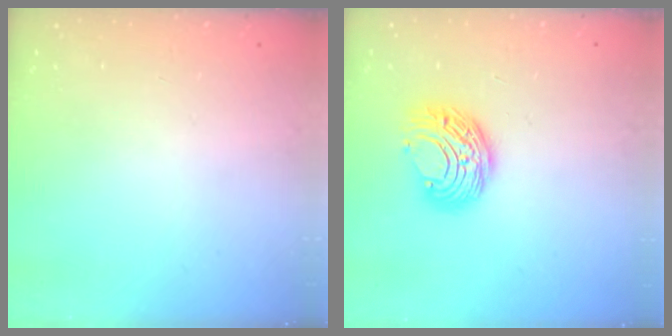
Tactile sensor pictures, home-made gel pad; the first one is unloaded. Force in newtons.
{"total": 8.9, "press": 8.9, "slide": 0.5}